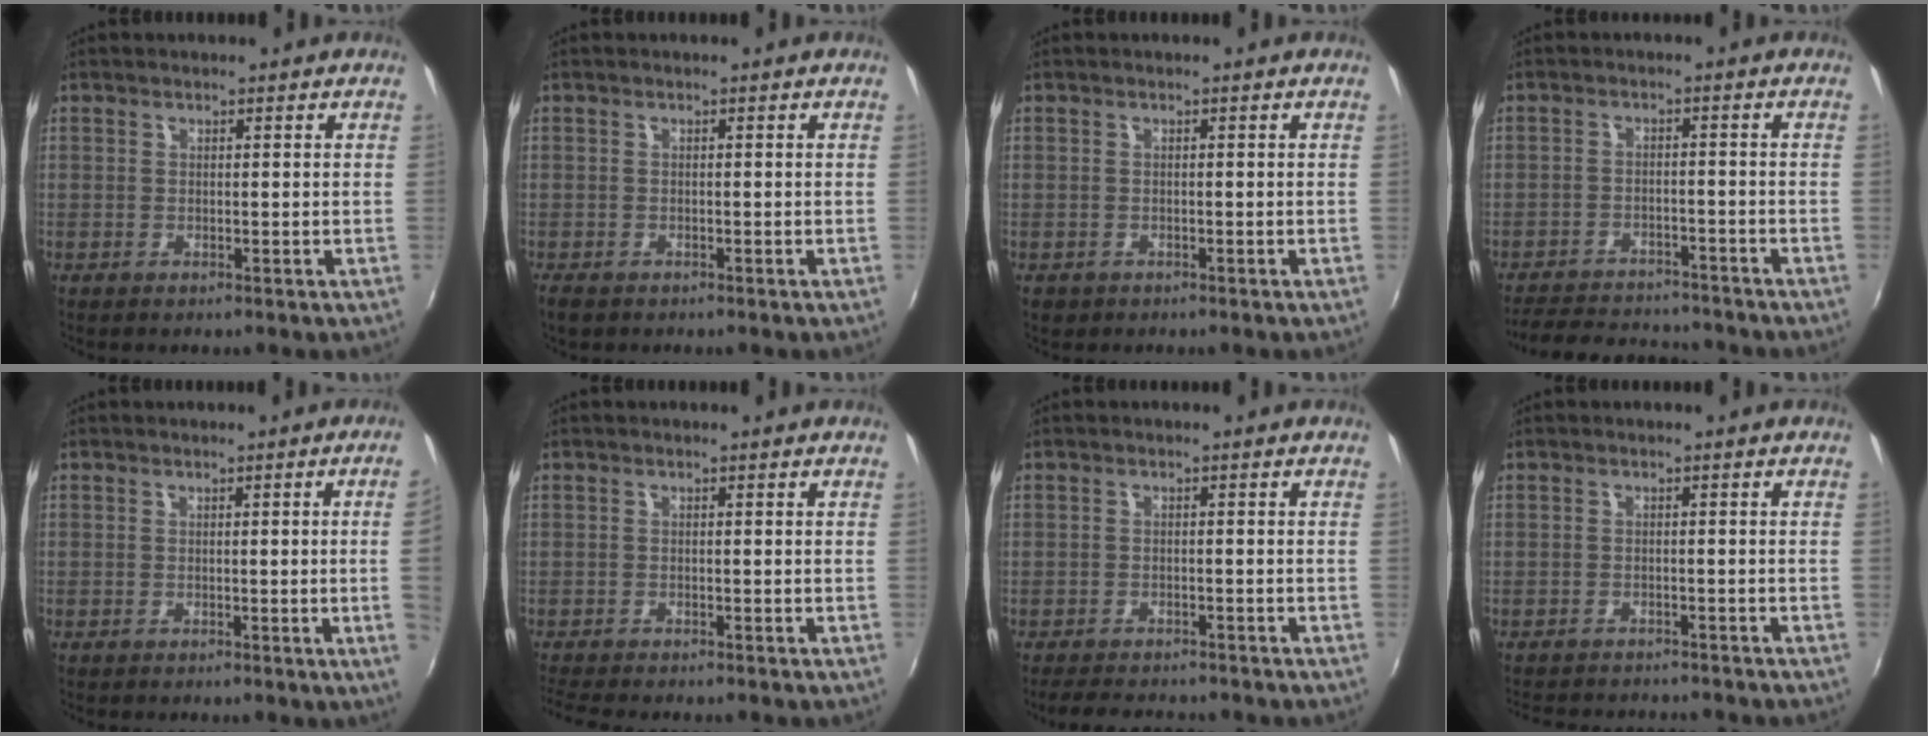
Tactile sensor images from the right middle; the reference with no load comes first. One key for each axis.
{"total": 2.1, "fx": -1.6, "fy": 1.1, "fz": 1.0, "tx": -0.022, "ty": -0.008, "tz": -0.028}
{"total": 1.3, "fx": -0.6, "fy": 1.1, "fz": 0.4, "tx": -0.011, "ty": -0.003, "tz": -0.008}
{"total": 14.0, "fx": -12.6, "fy": 4.0, "fz": 4.7, "tx": -0.112, "ty": 0.004, "tz": -0.179}
{"total": 3.7, "fx": 0.0, "fy": -2.0, "fz": 3.2, "tx": -0.051, "ty": -0.011, "tz": 0.006}
{"total": 4.9, "fx": -4.5, "fy": 0.4, "fz": 1.9, "tx": -0.052, "ty": -0.022, "tz": -0.081}
{"total": 7.2, "fx": -6.5, "fy": 2.0, "fz": 2.4, "tx": -0.067, "ty": -0.007, "tz": -0.097}
{"total": 9.6, "fx": -8.7, "fy": 2.2, "fz": 3.2, "tx": -0.078, "ty": -0.013, "tz": -0.126}